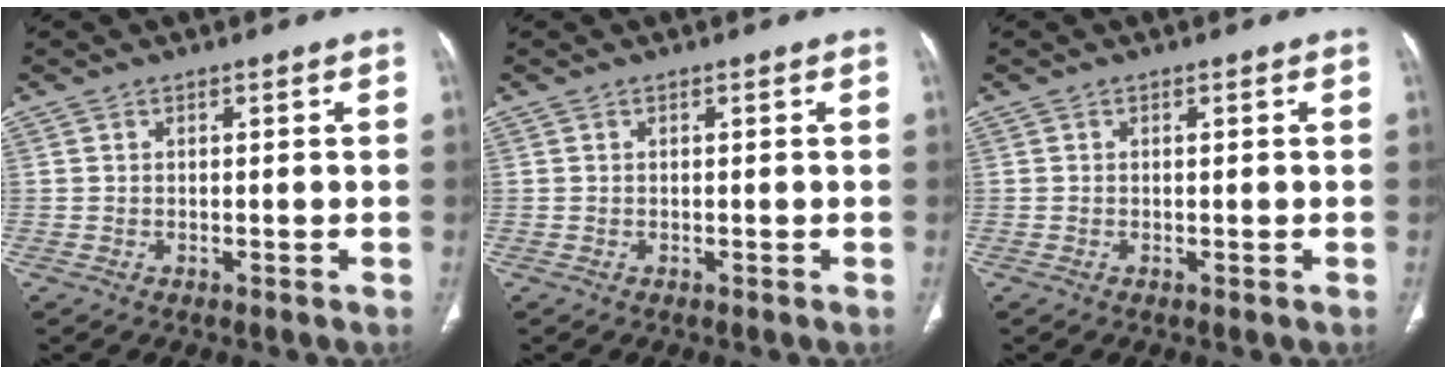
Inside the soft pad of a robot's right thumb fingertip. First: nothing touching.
{"total": 0.0}
{"total": 0.0}